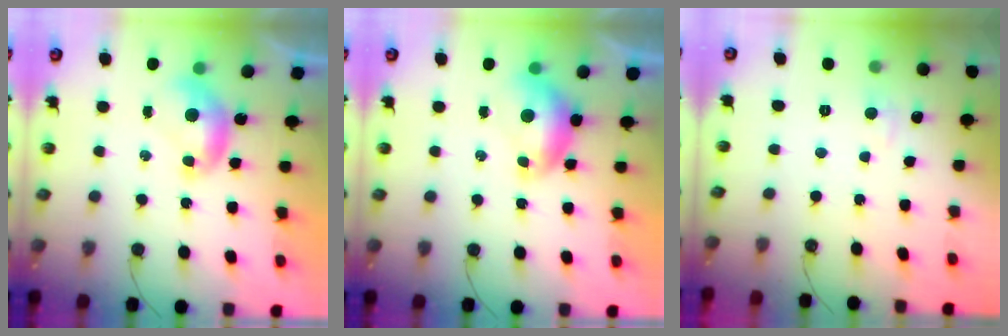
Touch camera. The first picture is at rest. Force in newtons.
{"total": 0.0}
{"total": 1.8, "press": 1.6, "slide": 0.6}